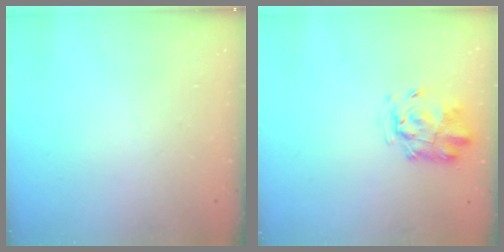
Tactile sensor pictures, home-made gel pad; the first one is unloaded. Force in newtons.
{"total": 2.6, "press": 2.4, "slide": 0.8}